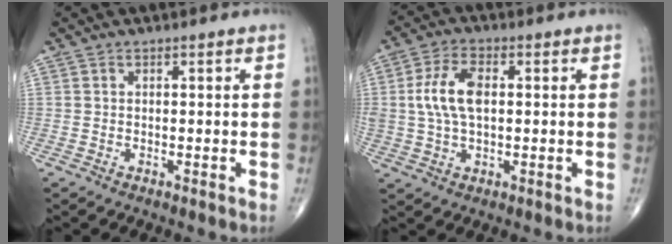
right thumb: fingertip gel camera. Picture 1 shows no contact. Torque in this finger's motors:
{"motor_torque": [0.13, 0.05, 0.99, 0.33, 0.10]}